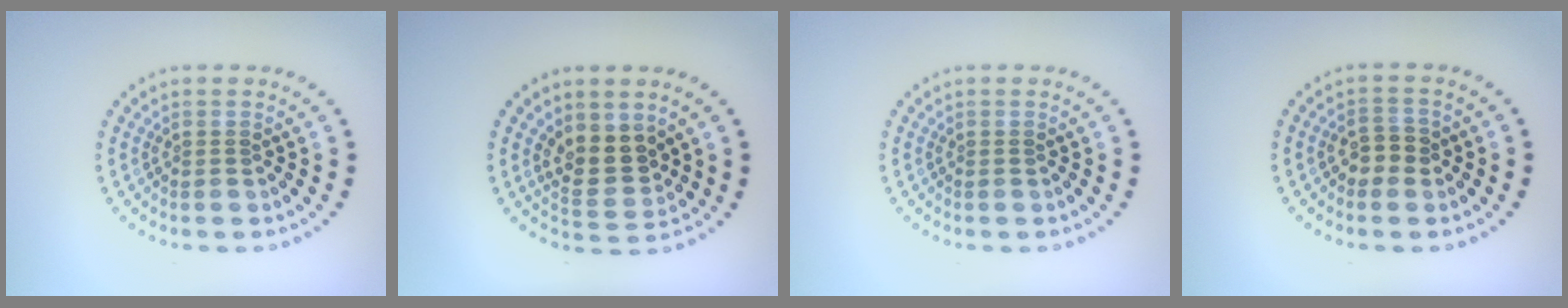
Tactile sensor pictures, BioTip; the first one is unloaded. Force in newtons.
{"total": 3.4, "press": 3.1, "slide": 1.4}
{"total": 0.0}
{"total": 2.1, "press": 2.1, "slide": 0.4}